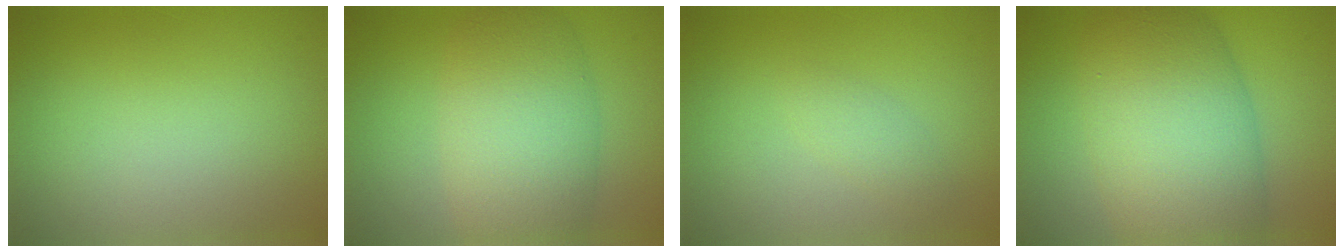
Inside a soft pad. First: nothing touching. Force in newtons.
{"total": 7.4, "press": 7.3, "slide": 0.4}
{"total": 1.3, "press": 1.3, "slide": 0.0}
{"total": 11.0, "press": 11.0, "slide": 0.6}